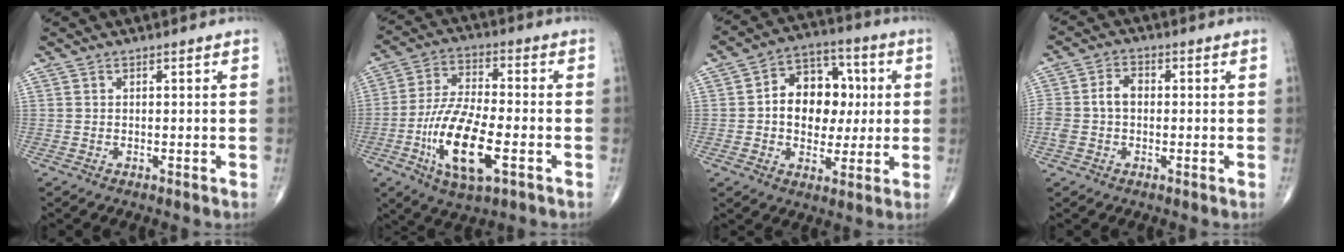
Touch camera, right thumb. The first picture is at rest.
{"total": 15.6, "force": [-5.0, 5.8, 13.6], "torque": [-0.265, 0.011, -0.088]}
{"total": 13.7, "force": [1.0, 10.0, 9.2], "torque": [-0.092, 0.021, 0.013]}
{"total": 5.7, "force": [-0.3, 4.0, 4.1], "torque": [-0.093, 0.023, -0.008]}